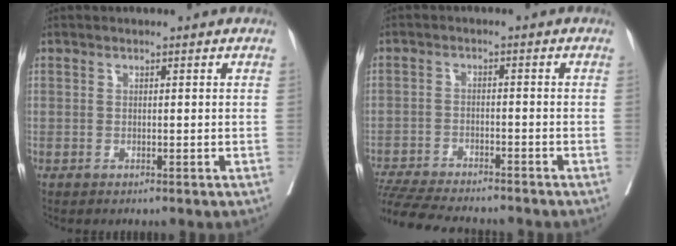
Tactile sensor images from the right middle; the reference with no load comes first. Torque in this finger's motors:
{"motor_torque": [1.07, -1.07, 0.12, 0.04]}